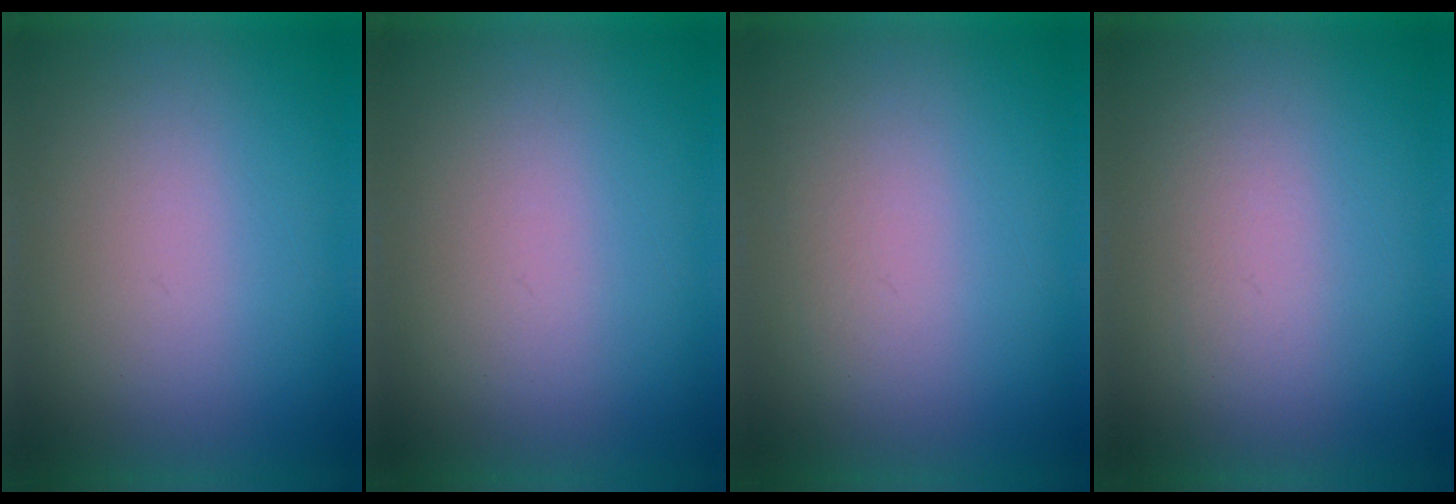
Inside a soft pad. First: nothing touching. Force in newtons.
{"total": 1.1}
{"total": 1.0}
{"total": 1.4}